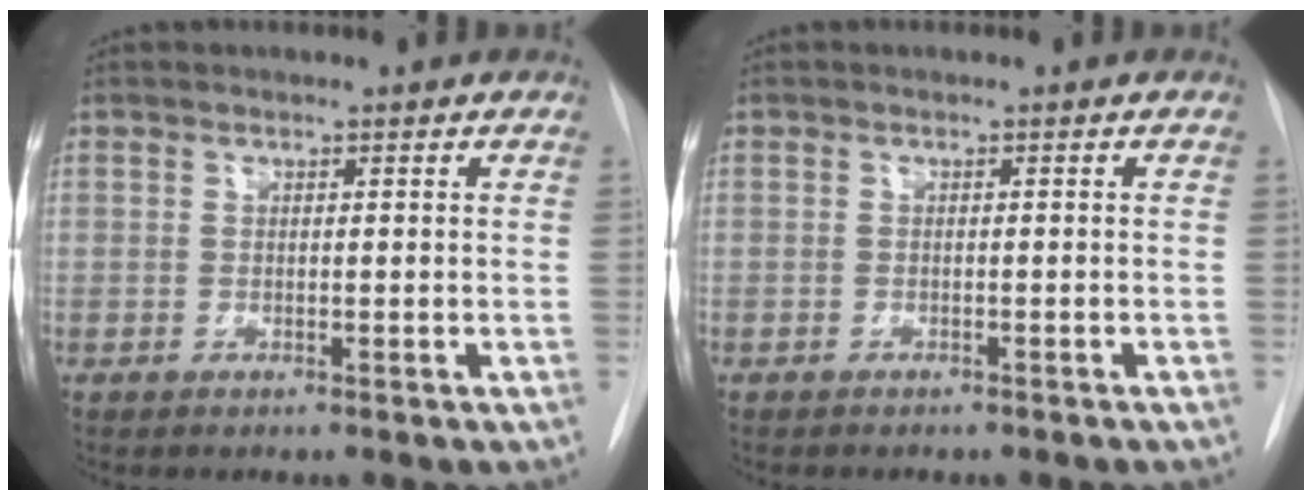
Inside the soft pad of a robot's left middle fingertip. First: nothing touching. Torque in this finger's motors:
{"motor_torque": [1.02, -1.12, 0.20, 0.05]}